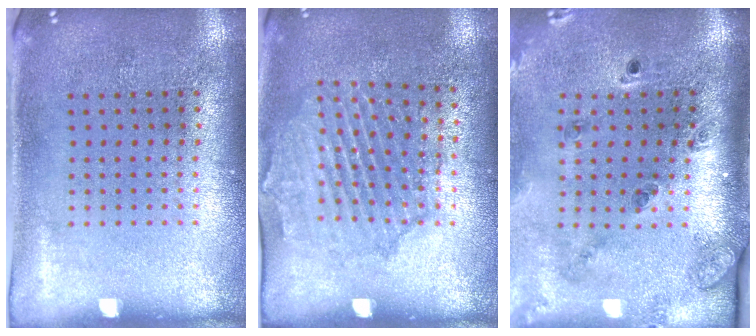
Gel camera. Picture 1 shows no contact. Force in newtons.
{"total": 1.6, "press": 1.6, "slide": 0.4}
{"total": 1.8, "press": 1.6, "slide": 0.8}